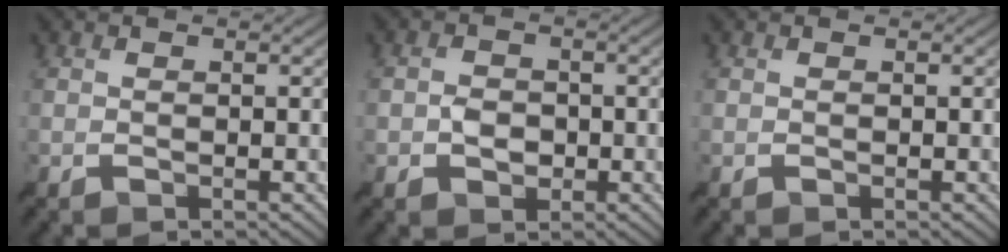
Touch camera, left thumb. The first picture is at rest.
{"total": 2.4, "force": [-0.6, 1.9, 1.3], "torque": [-0.023, -0.001, -0.016]}
{"total": 0.0}